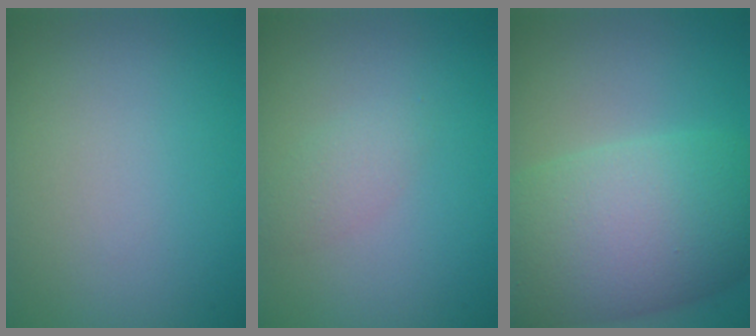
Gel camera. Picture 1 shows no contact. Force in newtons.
{"total": 1.4, "press": 1.4, "slide": 0.1}
{"total": 11.7, "press": 11.7, "slide": 0.7}